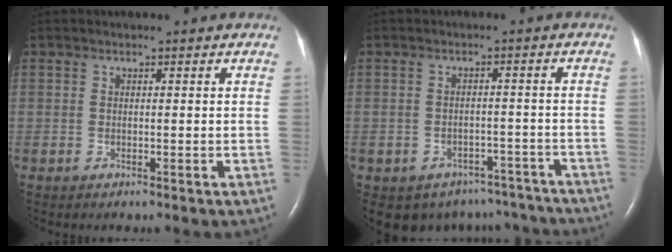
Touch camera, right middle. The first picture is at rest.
{"total": 11.5, "force": [-9.7, 6.0, 1.6], "torque": [-0.016, 0.025, -0.101]}